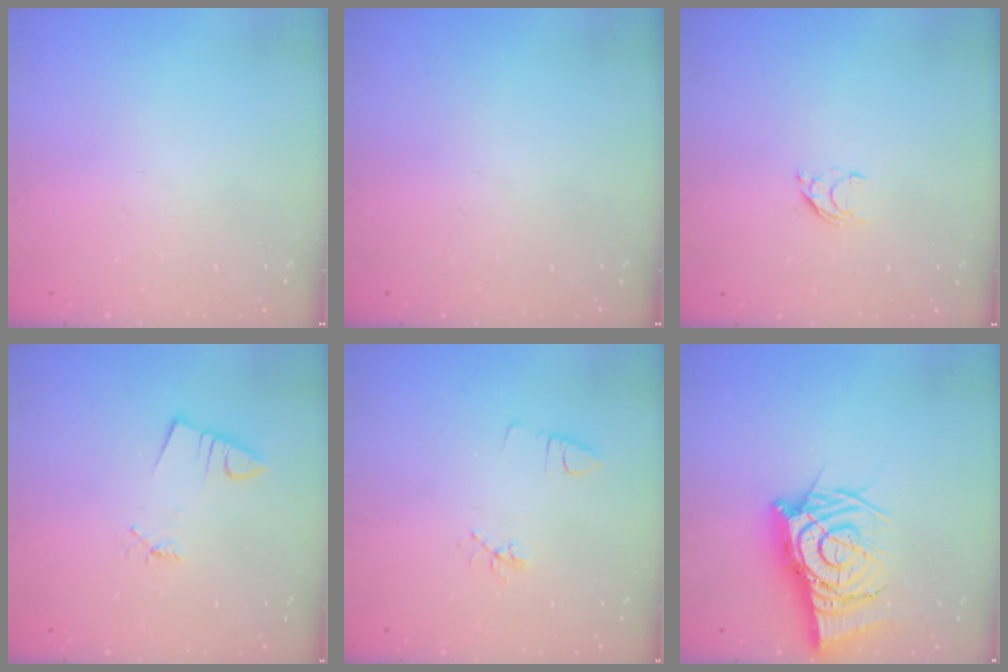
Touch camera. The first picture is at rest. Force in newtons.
{"total": 0.0}
{"total": 6.1, "press": 6.1, "slide": 0.6}
{"total": 1.1, "press": 1.1, "slide": 0.0}
{"total": 4.8, "press": 4.5, "slide": 1.7}
{"total": 13.6, "press": 13.5, "slide": 1.5}